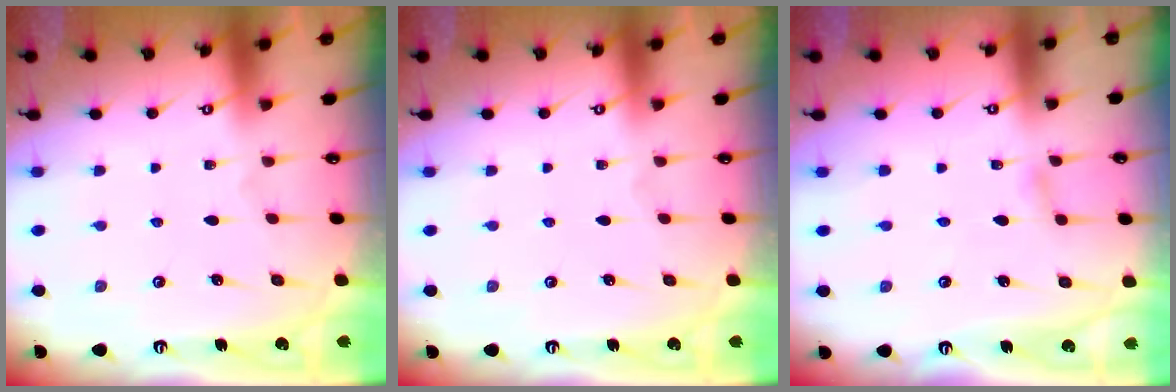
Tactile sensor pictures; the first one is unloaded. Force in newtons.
{"total": 0.0}
{"total": 2.8, "press": 2.8, "slide": 0.3}